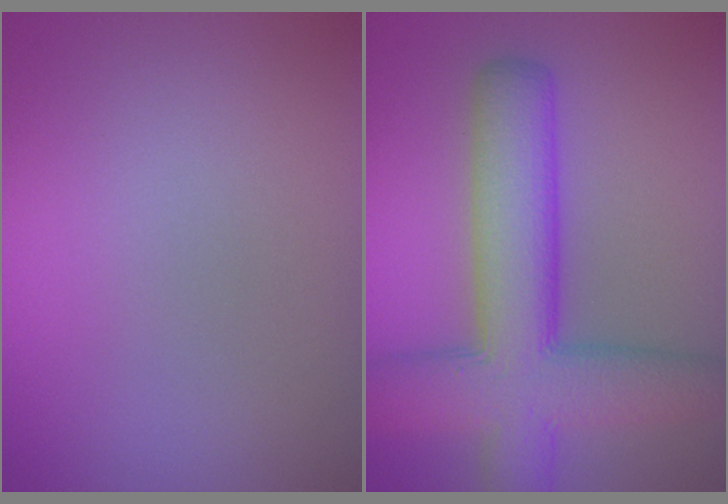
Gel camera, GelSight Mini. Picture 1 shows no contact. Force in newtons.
{"total": 9.2, "press": 9.2, "slide": 0.2}